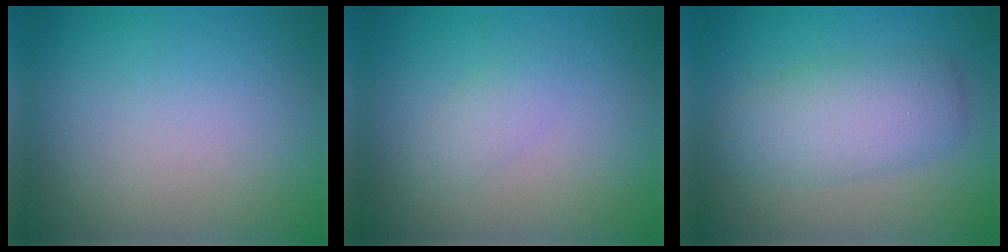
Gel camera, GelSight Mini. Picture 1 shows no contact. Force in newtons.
{"total": 1.4, "press": 1.4, "slide": 0.1}
{"total": 3.7, "press": 3.7, "slide": 0.2}